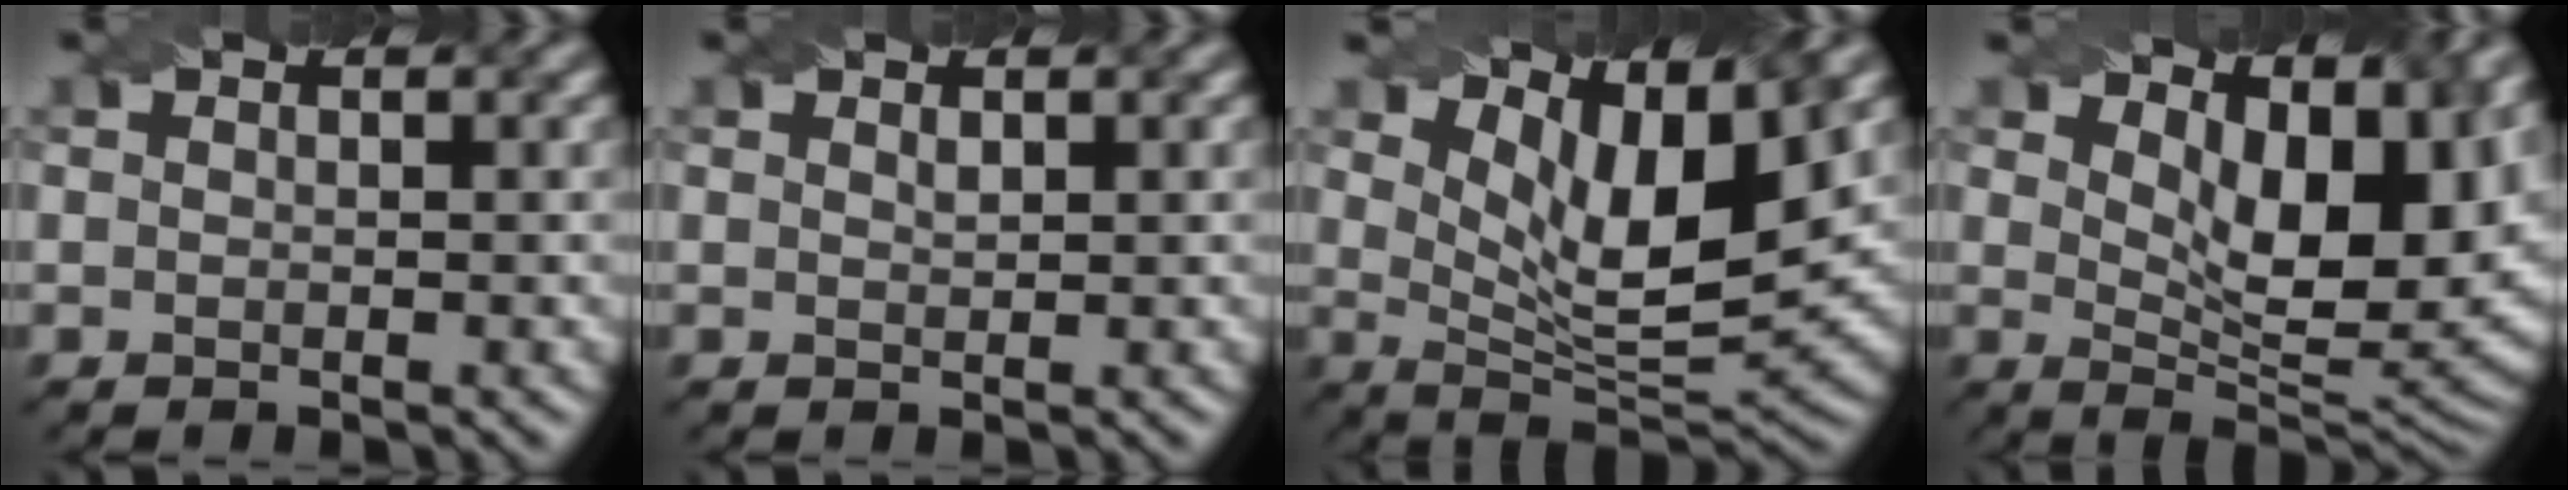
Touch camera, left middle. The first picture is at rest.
{"total": 0.5, "force": [0.4, 0.2, 0.3], "torque": [-0.008, -0.002, 0.010]}
{"total": 9.0, "force": [4.6, 2.8, 7.2], "torque": [-0.128, -0.006, 0.083]}
{"total": 10.8, "force": [4.7, 4.5, 8.6], "torque": [-0.116, -0.001, 0.074]}